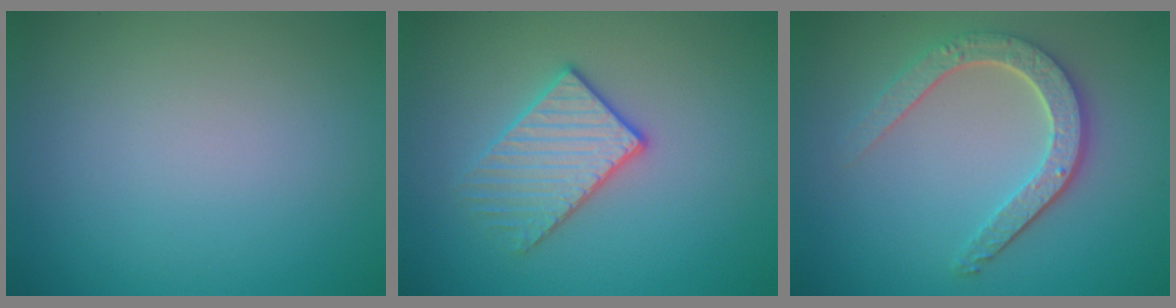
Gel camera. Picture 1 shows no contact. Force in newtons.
{"total": 3.0, "press": 2.9, "slide": 0.8}
{"total": 4.3, "press": 3.5, "slide": 2.5}